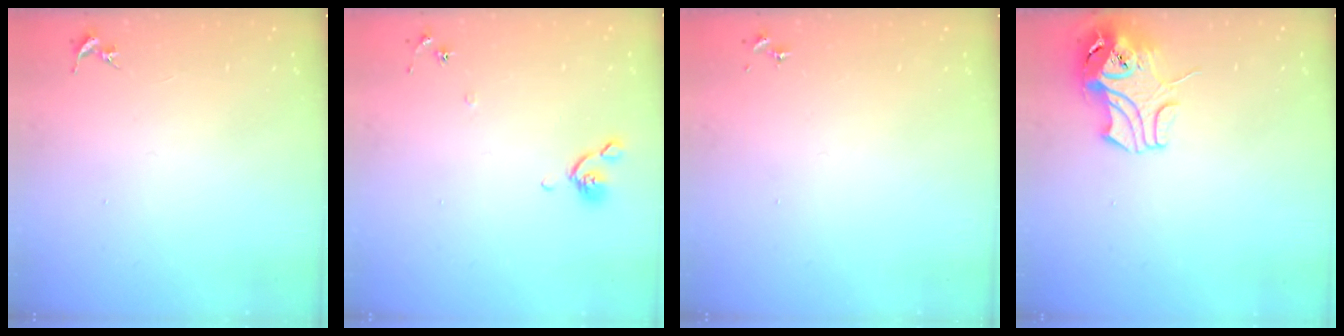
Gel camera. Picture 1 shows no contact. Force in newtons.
{"total": 6.2, "press": 6.2, "slide": 0.8}
{"total": 0.0}
{"total": 9.8, "press": 9.7, "slide": 1.6}